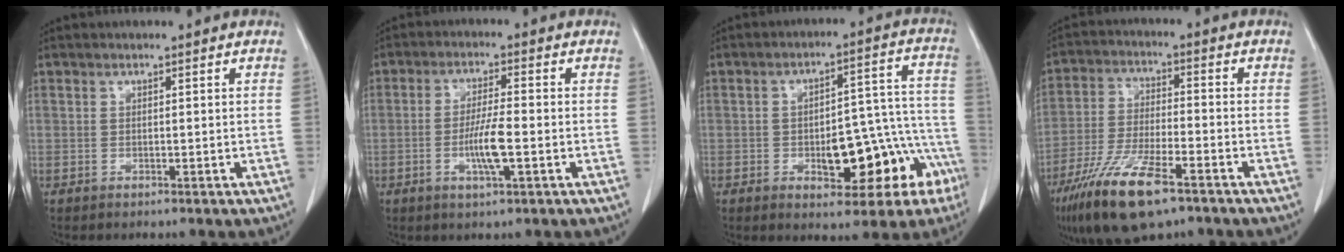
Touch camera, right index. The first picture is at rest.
{"total": 5.9, "force": [-1.6, 0.5, 5.7], "torque": [-0.111, -0.006, -0.028]}
{"total": 15.1, "force": [-6.0, 6.5, 12.3], "torque": [-0.114, 0.048, -0.067]}
{"total": 13.4, "force": [-8.5, 3.0, 9.9], "torque": [-0.196, -0.024, -0.149]}